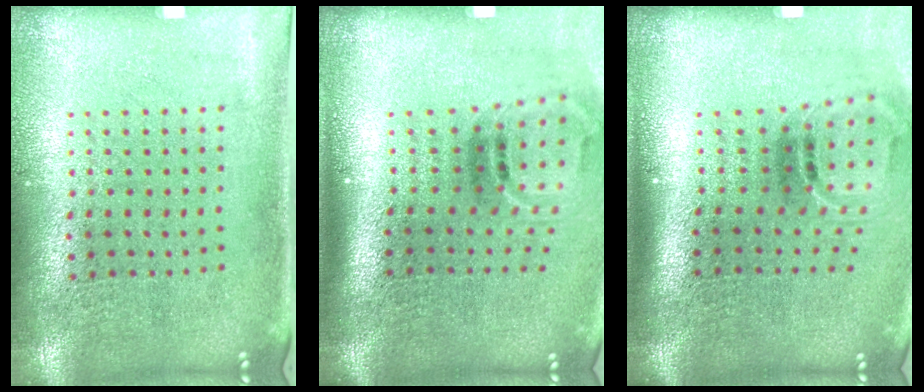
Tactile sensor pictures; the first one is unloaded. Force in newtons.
{"total": 2.0, "press": 1.2, "slide": 1.6}
{"total": 1.8, "press": 1.1, "slide": 1.4}